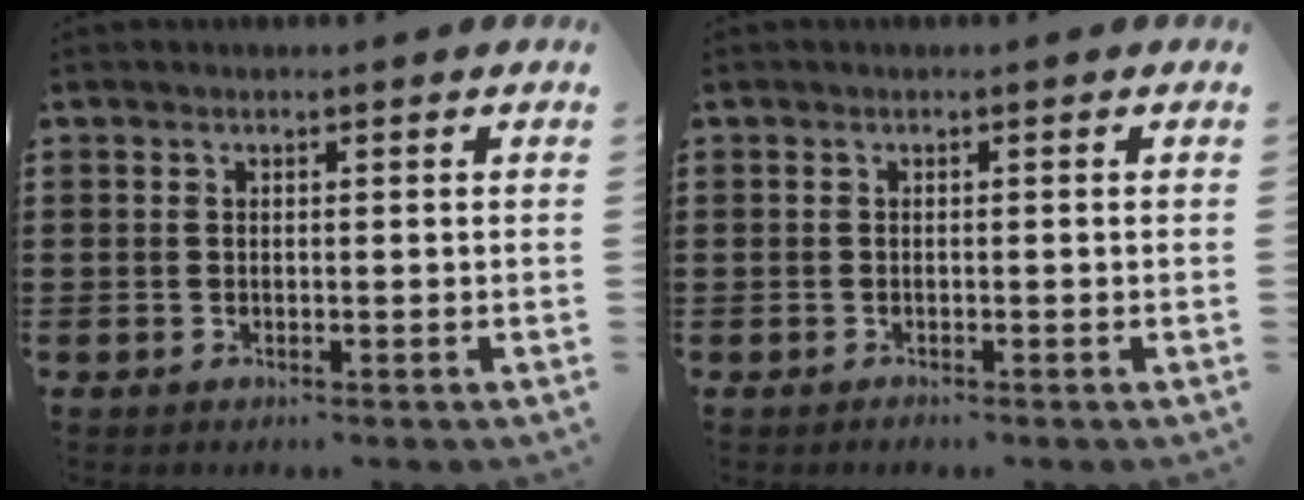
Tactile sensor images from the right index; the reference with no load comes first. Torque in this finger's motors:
{"motor_torque": [-0.69, 0.55, -1.05, -0.21]}